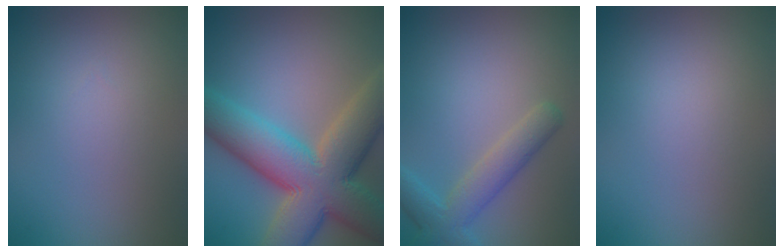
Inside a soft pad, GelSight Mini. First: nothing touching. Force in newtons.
{"total": 13.1, "press": 13.1, "slide": 0.4}
{"total": 4.0, "press": 4.0, "slide": 0.4}
{"total": 0.0}